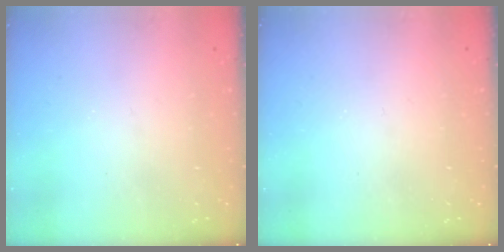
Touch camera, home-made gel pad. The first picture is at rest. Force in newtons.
{"total": 0.0}